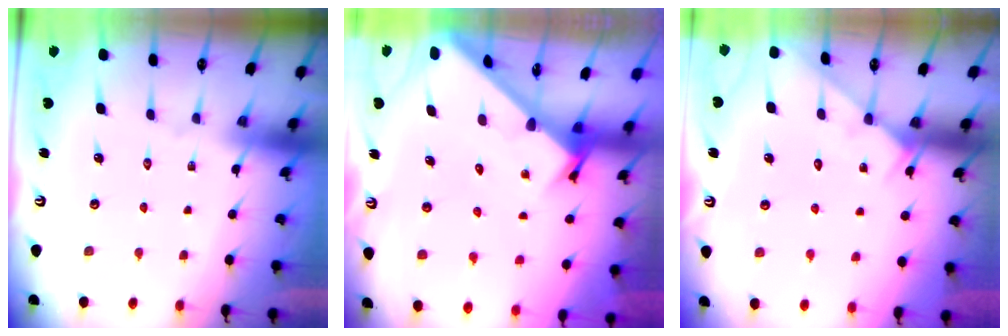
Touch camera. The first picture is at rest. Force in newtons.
{"total": 2.6, "press": 2.6, "slide": 0.3}
{"total": 5.6, "press": 5.6, "slide": 0.6}